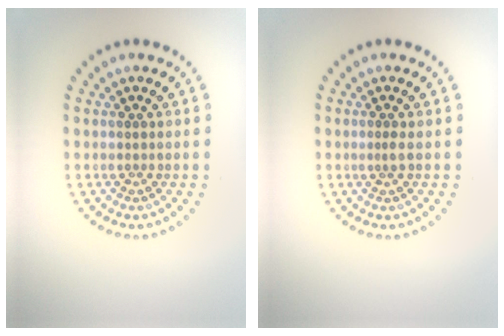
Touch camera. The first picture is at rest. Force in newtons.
{"total": 0.9, "press": 0.6, "slide": 0.7}